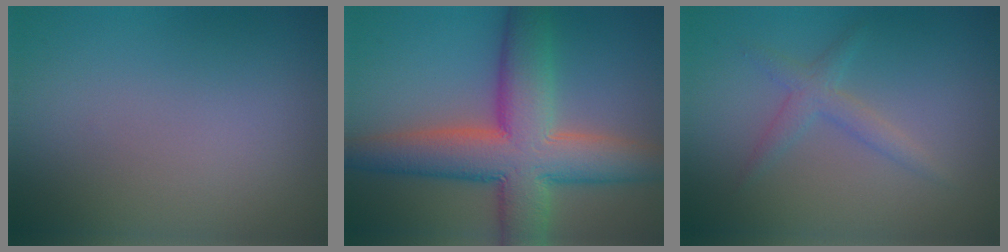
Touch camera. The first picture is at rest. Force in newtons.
{"total": 10.5, "press": 10.5, "slide": 0.6}
{"total": 2.0, "press": 2.0, "slide": 0.1}